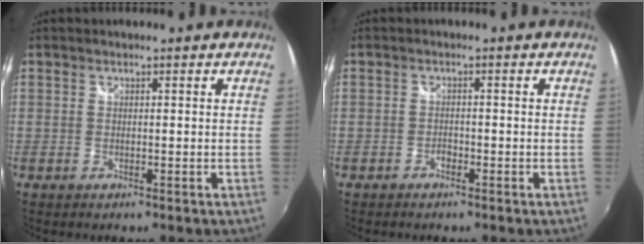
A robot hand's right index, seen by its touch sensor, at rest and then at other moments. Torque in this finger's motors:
{"motor_torque": [0.03, 0.04, 0.05, -0.01]}